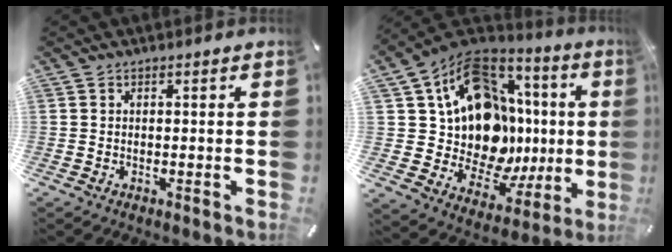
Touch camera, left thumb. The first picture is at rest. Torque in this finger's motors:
{"motor_torque": [1.66, 3.35, 2.43, -0.34, 0.23]}